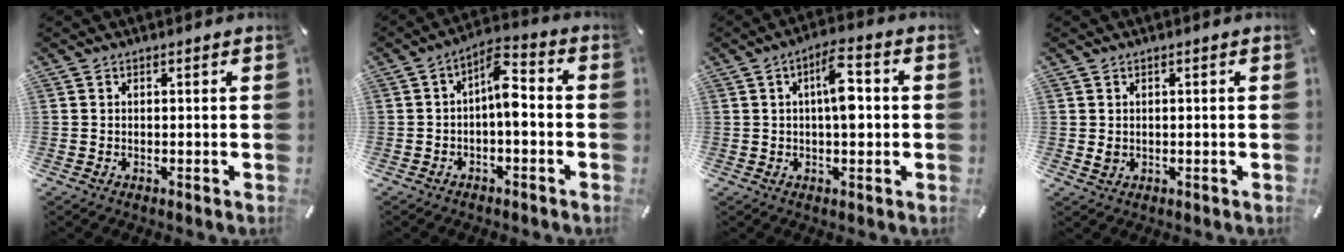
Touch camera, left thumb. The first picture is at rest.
{"total": 8.0, "force": [-0.9, 3.8, 7.0], "torque": [-0.108, 0.010, -0.017]}
{"total": 8.8, "force": [0.8, 3.7, 7.9], "torque": [-0.115, 0.004, 0.009]}
{"total": 1.2, "force": [0.0, 1.1, 0.6], "torque": [-0.012, 0.003, 0.000]}